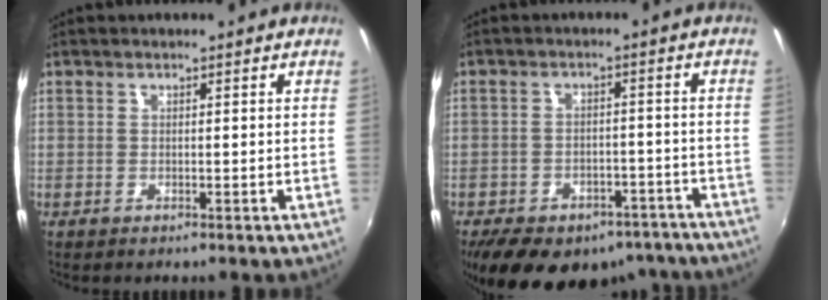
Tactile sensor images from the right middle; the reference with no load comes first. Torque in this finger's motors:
{"motor_torque": [1.07, -1.07, 0.28, 0.11]}